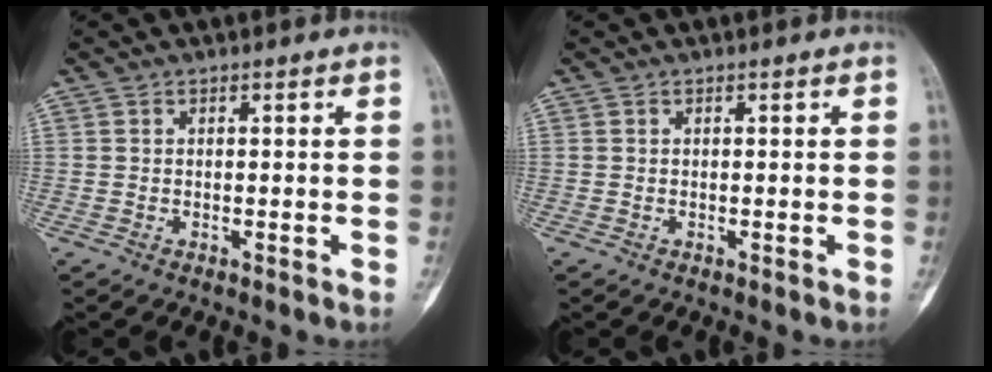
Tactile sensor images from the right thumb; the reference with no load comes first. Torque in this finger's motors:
{"motor_torque": [0.00, 0.00, 0.07, -0.01, 0.01]}